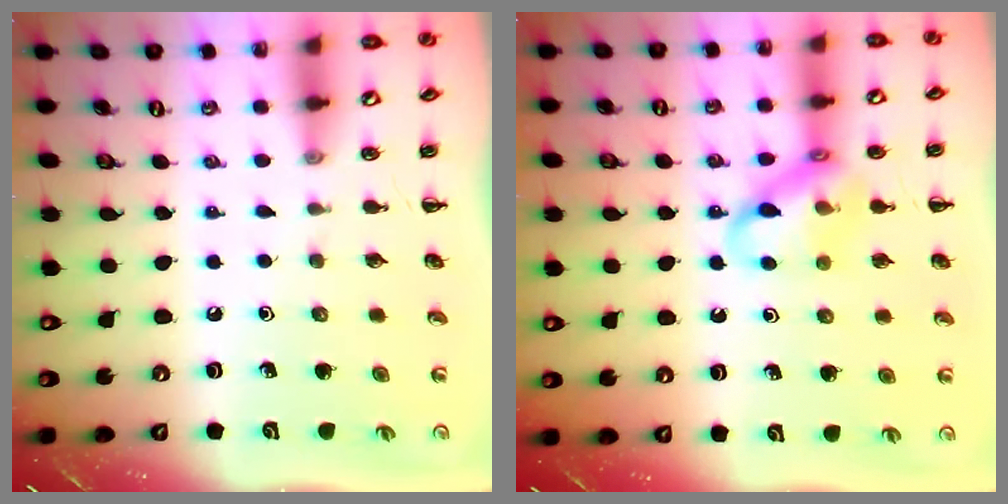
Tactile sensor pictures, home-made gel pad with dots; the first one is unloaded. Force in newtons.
{"total": 13.7, "press": 13.5, "slide": 2.1}